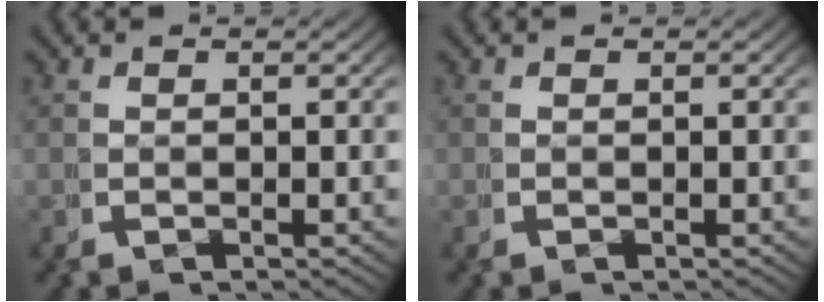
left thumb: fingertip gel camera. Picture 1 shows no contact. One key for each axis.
{"total": 0.0}